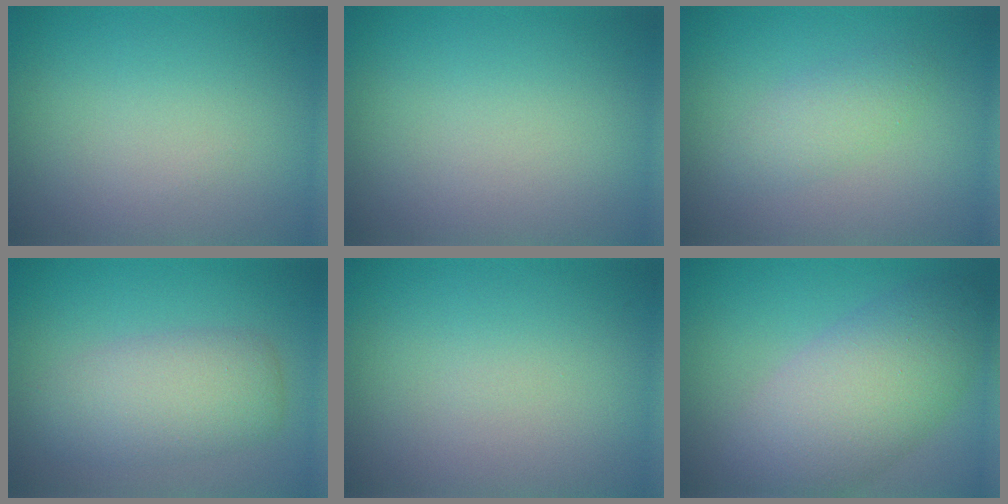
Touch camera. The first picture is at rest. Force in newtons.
{"total": 0.0}
{"total": 3.2, "press": 3.2, "slide": 0.2}
{"total": 4.9, "press": 4.9, "slide": 0.1}
{"total": 0.0}
{"total": 7.6, "press": 7.6, "slide": 0.1}